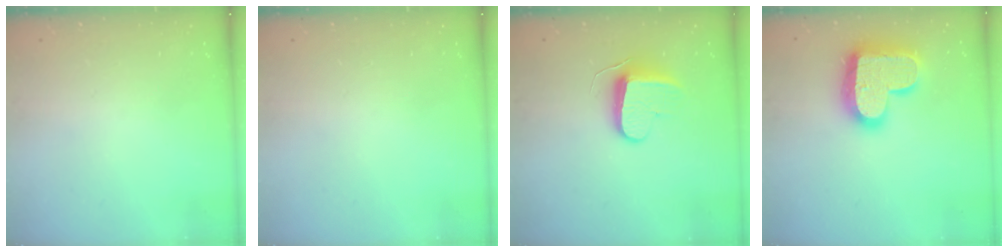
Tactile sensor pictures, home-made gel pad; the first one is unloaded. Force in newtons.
{"total": 0.0}
{"total": 9.3, "press": 9.3, "slide": 0.1}
{"total": 19.9, "press": 19.9, "slide": 1.3}